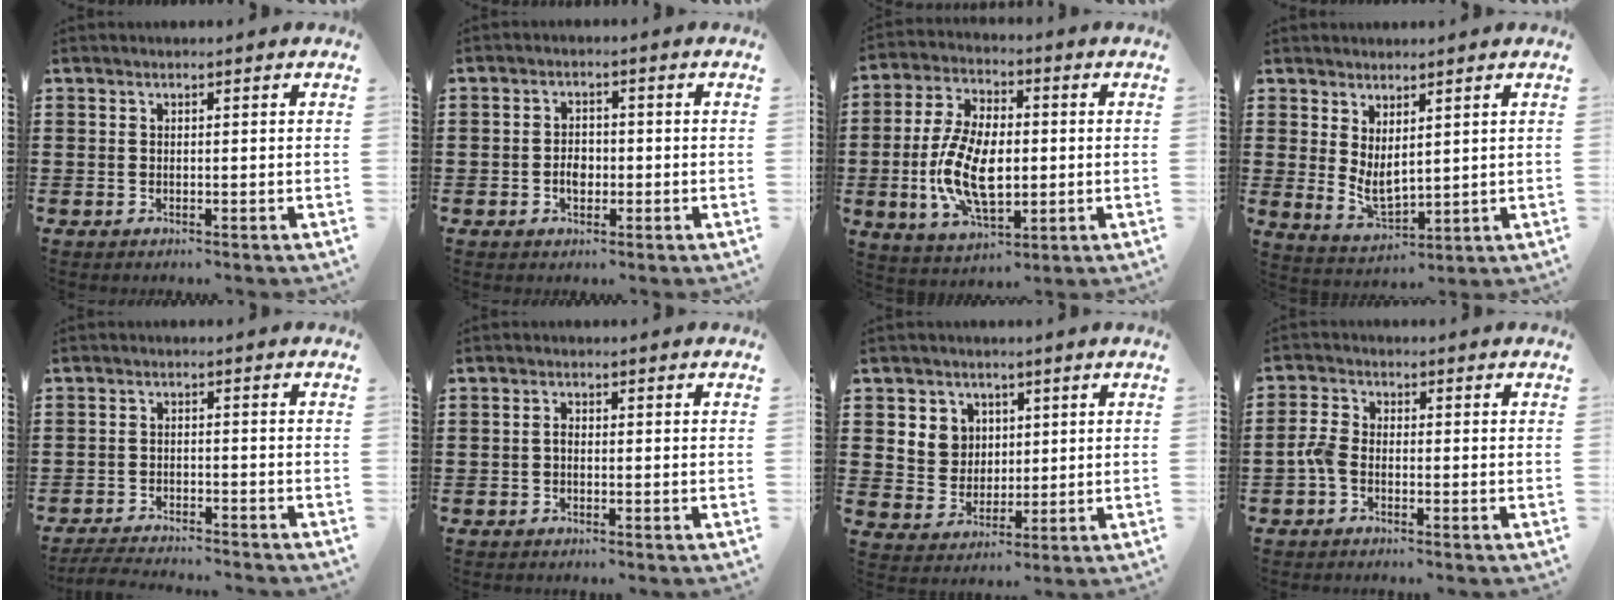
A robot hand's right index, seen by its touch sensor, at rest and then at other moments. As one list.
[{"total": 2.7, "force": [-0.7, 1.8, 1.9], "torque": [-0.030, -0.001, -0.016]}, {"total": 12.0, "force": [-1.5, 6.4, 10.0], "torque": [-0.232, -0.005, -0.031]}, {"total": 3.5, "force": [1.4, 1.9, 2.6], "torque": [-0.059, -0.005, 0.027]}, {"total": 3.3, "force": [-3.3, 0.0, 0.0], "torque": [-0.010, -0.004, -0.073]}, {"total": 1.1, "force": [-0.5, 0.5, 0.8], "torque": [-0.019, -0.002, -0.009]}, {"total": 5.4, "force": [2.0, 4.9, 1.0], "torque": [-0.037, 0.014, 0.035]}, {"total": 2.8, "force": [-1.4, 1.4, 2.0], "torque": [-0.061, -0.002, -0.033]}]